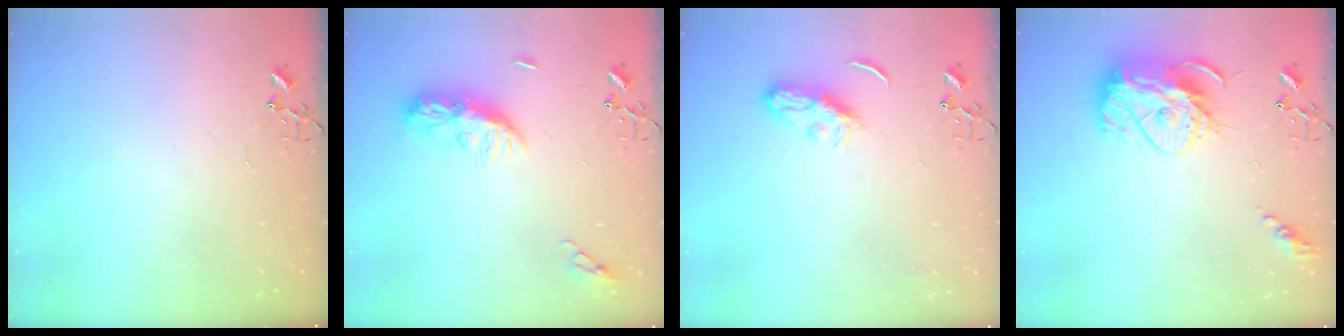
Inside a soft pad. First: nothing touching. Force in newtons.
{"total": 10.0, "press": 10.0, "slide": 0.6}
{"total": 6.7, "press": 6.7, "slide": 0.5}
{"total": 14.3, "press": 14.2, "slide": 1.3}